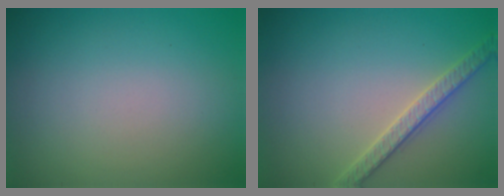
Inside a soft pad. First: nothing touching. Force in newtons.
{"total": 2.6, "press": 2.5, "slide": 0.5}